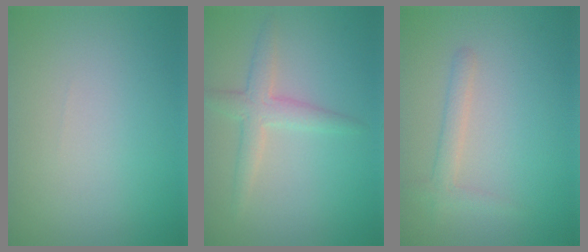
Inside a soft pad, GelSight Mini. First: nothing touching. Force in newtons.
{"total": 2.6, "press": 2.6, "slide": 0.1}
{"total": 1.7, "press": 1.7, "slide": 0.1}